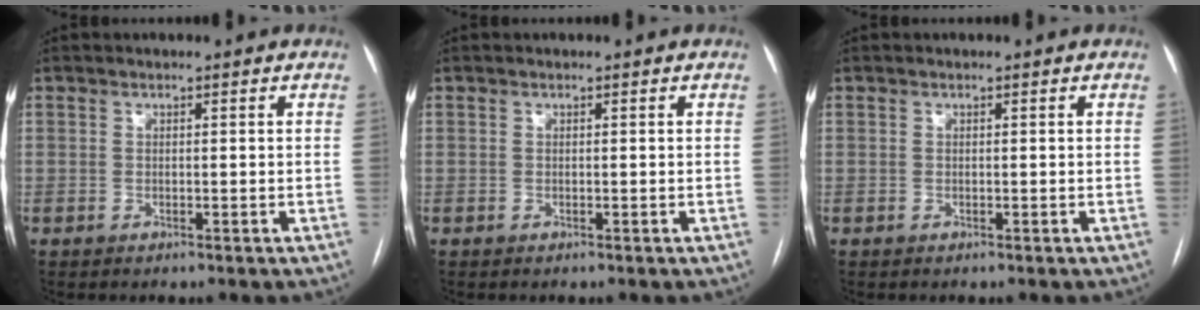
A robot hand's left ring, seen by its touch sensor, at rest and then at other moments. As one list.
[{"total": 0.0}, {"total": 0.0}]